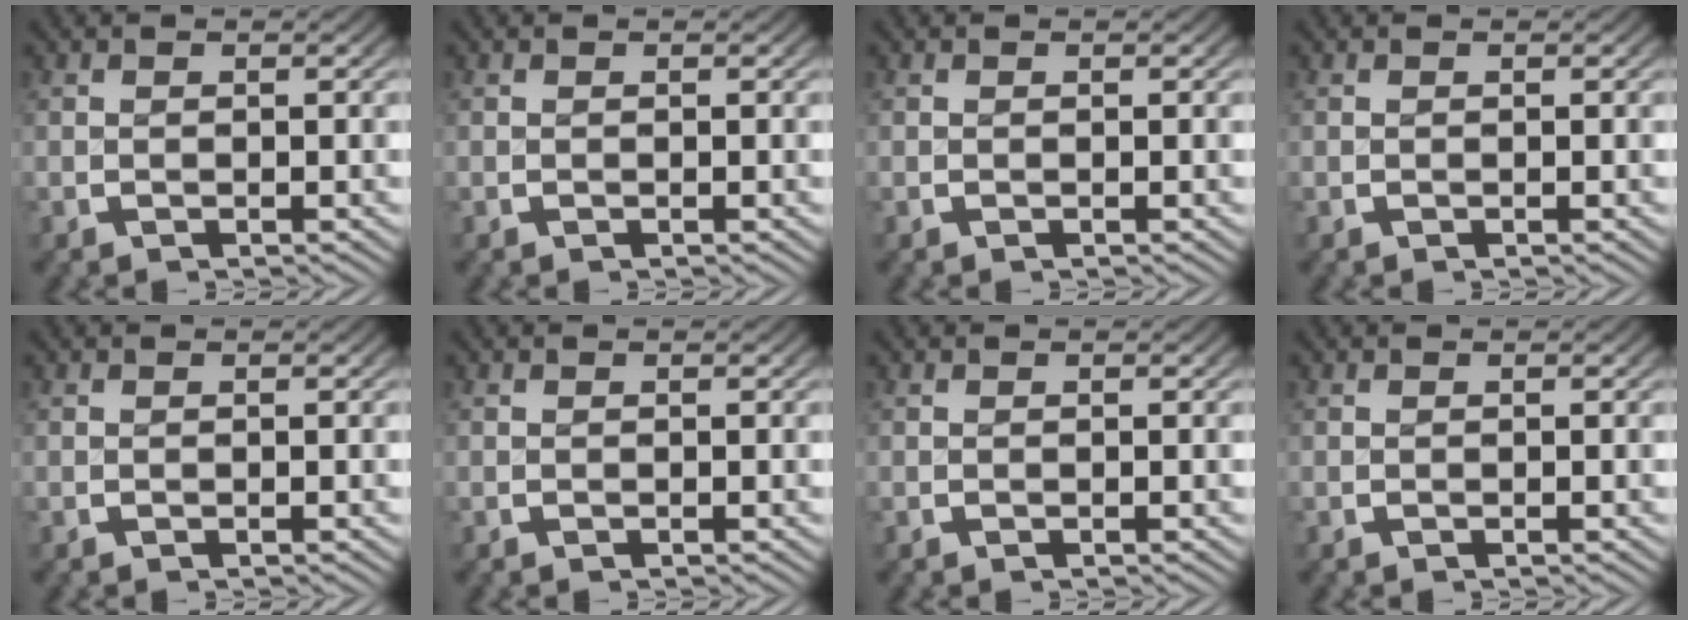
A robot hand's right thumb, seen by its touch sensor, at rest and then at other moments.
{"total": 0.0}
{"total": 0.0}
{"total": 0.0}
{"total": 0.0}
{"total": 0.0}
{"total": 0.0}
{"total": 0.0}